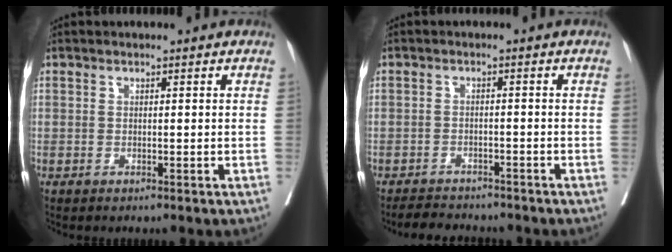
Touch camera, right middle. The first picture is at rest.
{"total": 5.0, "force": [-4.7, 1.4, 1.0], "torque": [-0.019, -0.009, -0.071]}